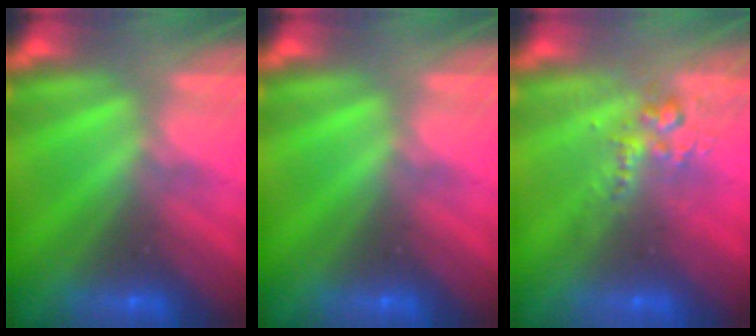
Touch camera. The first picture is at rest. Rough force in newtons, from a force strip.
{"total": 0.0}
{"total": 2.5}